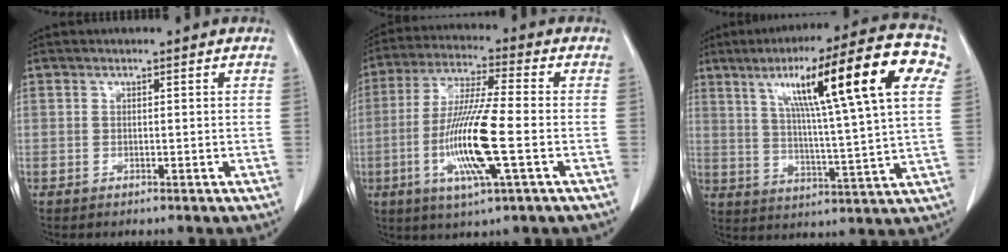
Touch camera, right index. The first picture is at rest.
{"total": 13.5, "force": [-3.2, 0.6, 13.1], "torque": [-0.265, -0.014, -0.065]}
{"total": 21.9, "force": [8.4, 0.8, 20.2], "torque": [-0.299, 0.032, 0.120]}